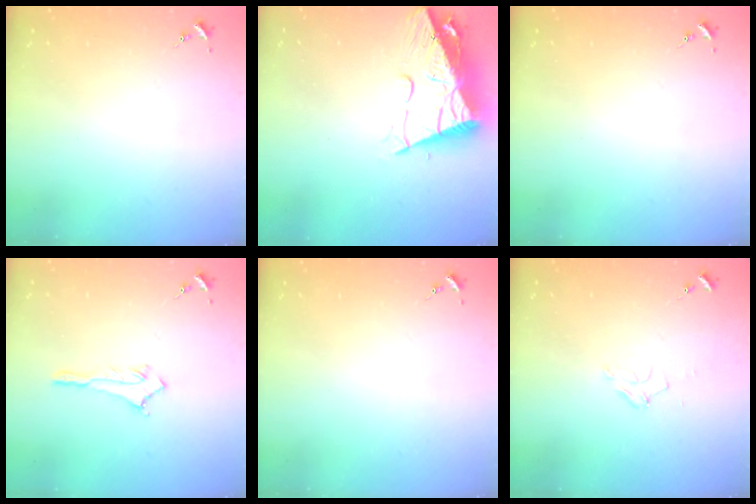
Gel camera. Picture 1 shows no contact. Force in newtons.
{"total": 14.2, "press": 14.1, "slide": 1.5}
{"total": 0.0}
{"total": 2.8, "press": 2.8, "slide": 0.4}
{"total": 0.0}
{"total": 5.2, "press": 5.1, "slide": 0.9}